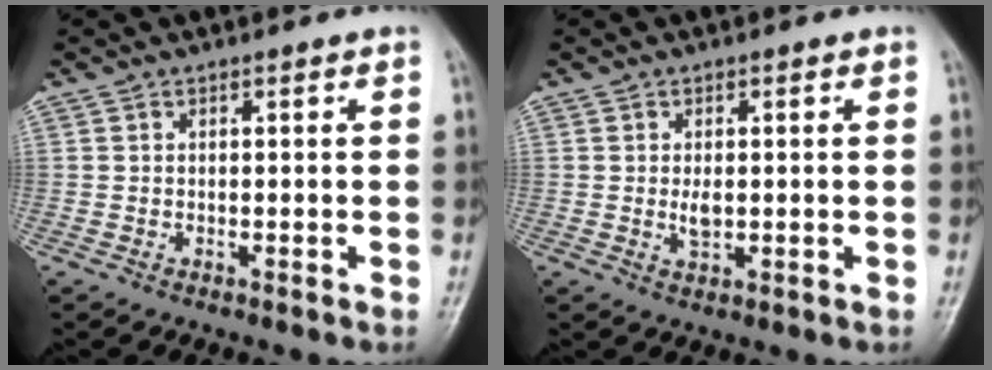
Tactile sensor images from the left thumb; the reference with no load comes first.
{"total": 2.7, "force": [0.0, 1.6, 2.2], "torque": [-0.035, -0.005, 0.001]}